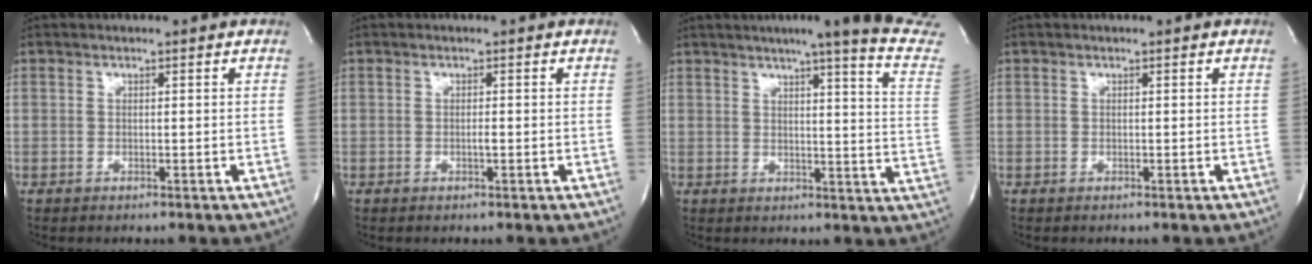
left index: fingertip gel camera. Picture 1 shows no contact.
{"total": 0.6, "force": [-0.1, 0.0, 0.6], "torque": [-0.013, 0.000, -0.003]}
{"total": 17.5, "force": [14.4, -1.3, 9.9], "torque": [-0.135, -0.062, 0.158]}
{"total": 0.0}